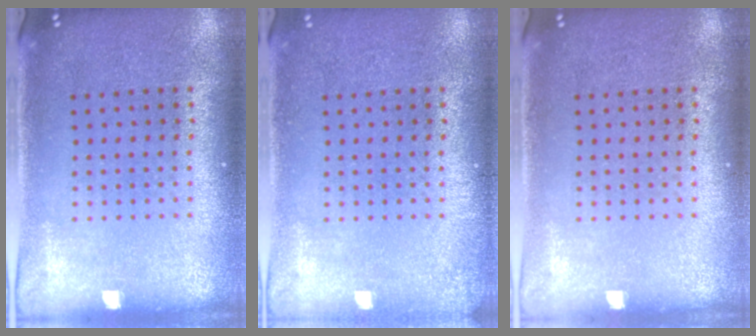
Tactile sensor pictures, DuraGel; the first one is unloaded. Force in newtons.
{"total": 0.9, "press": 0.9, "slide": 0.1}
{"total": 0.0}